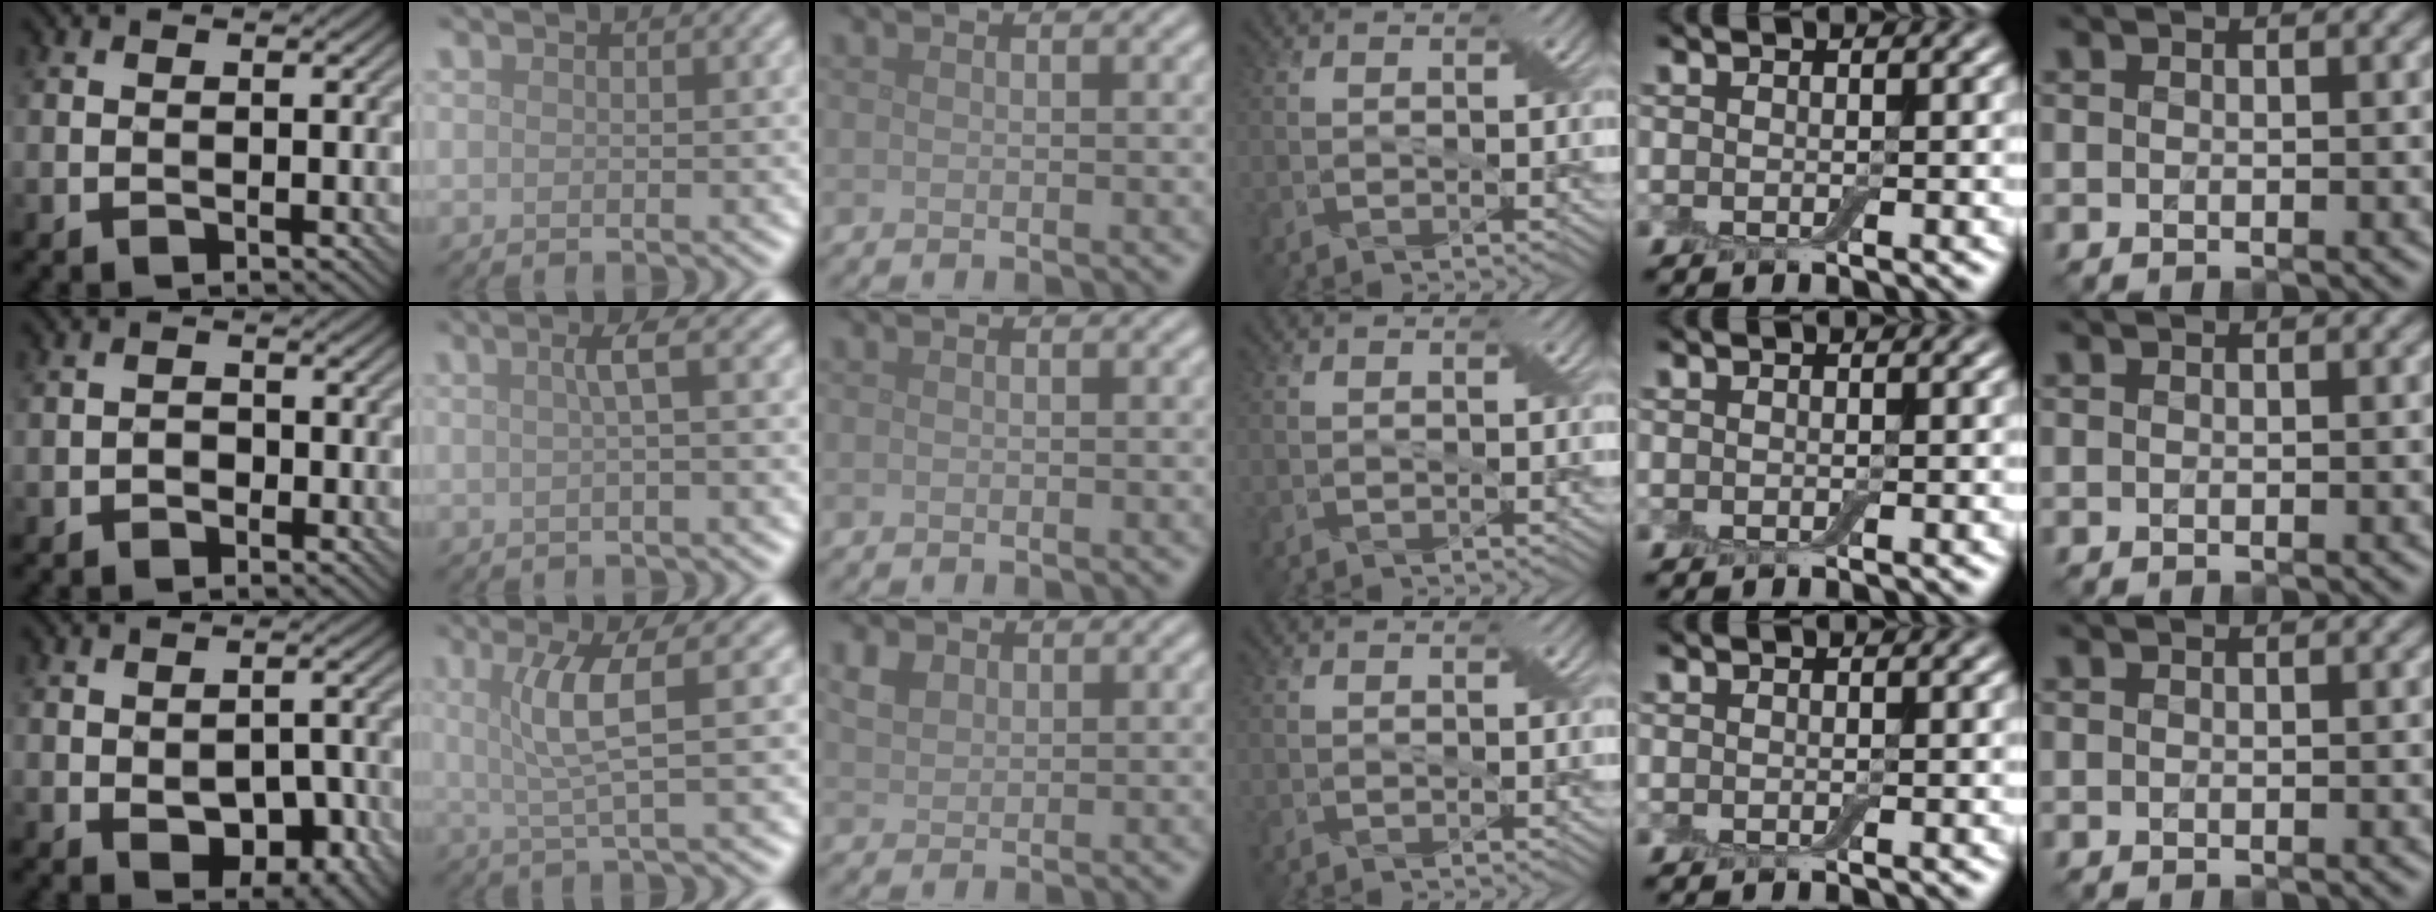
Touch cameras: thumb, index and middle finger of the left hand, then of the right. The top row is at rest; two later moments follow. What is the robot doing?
{"motion": "pour", "object": "bowl"}